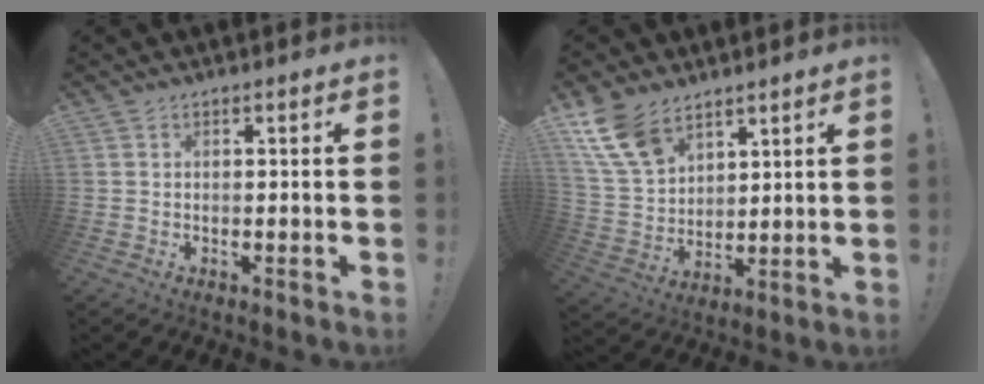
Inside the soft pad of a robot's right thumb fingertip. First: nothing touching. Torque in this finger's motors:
{"motor_torque": [0.34, 0.43, 0.40, 0.36, 0.05]}